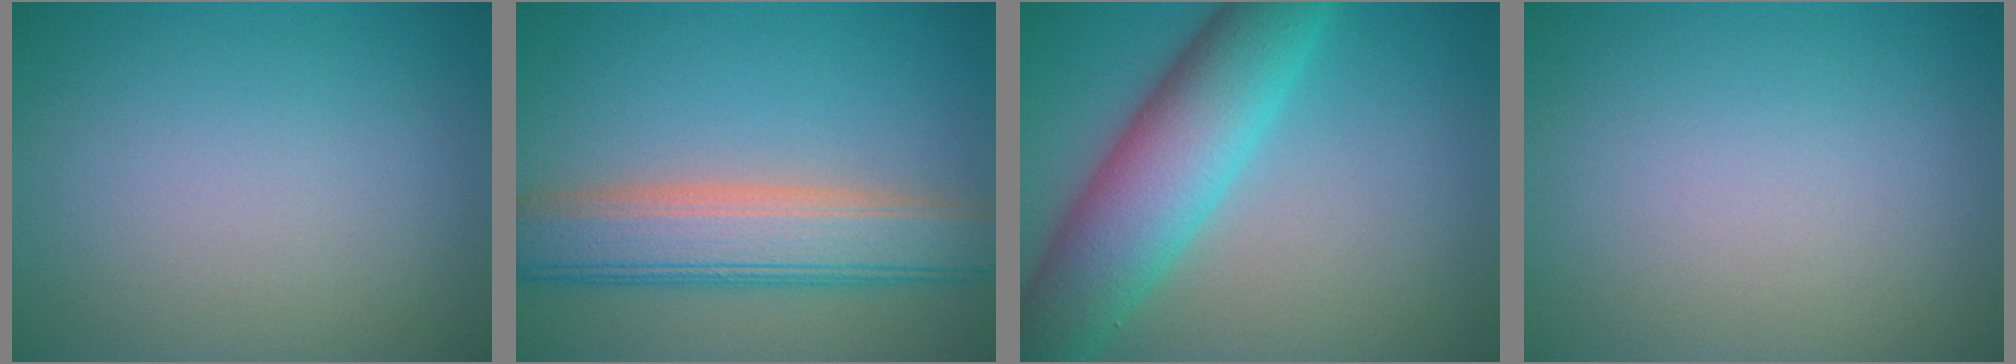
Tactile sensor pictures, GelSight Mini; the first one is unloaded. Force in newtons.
{"total": 7.1, "press": 7.1, "slide": 0.4}
{"total": 8.9, "press": 8.9, "slide": 0.1}
{"total": 0.0}